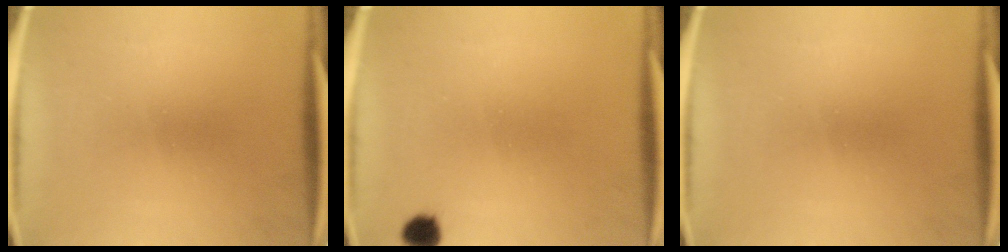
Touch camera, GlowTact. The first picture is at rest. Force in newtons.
{"total": 2.8}
{"total": 0.0}